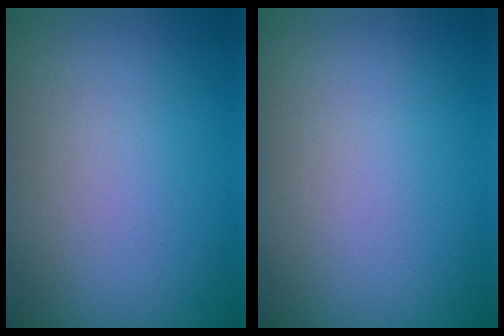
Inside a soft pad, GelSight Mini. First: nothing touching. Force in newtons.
{"total": 0.0}